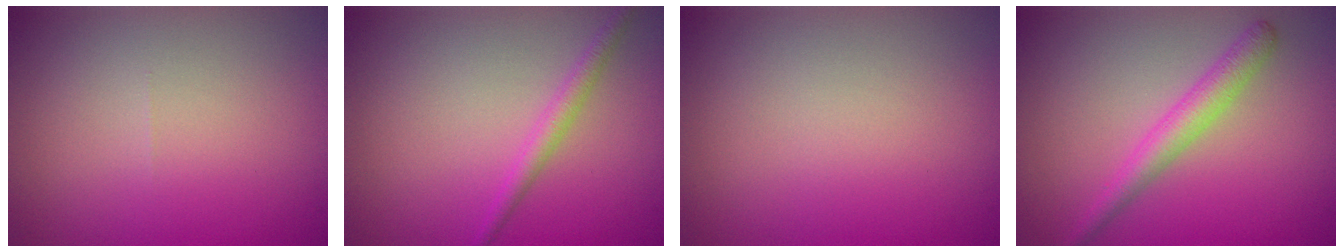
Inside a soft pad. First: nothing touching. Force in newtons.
{"total": 1.7, "press": 1.7, "slide": 0.1}
{"total": 0.0}
{"total": 2.7, "press": 2.7, "slide": 0.1}